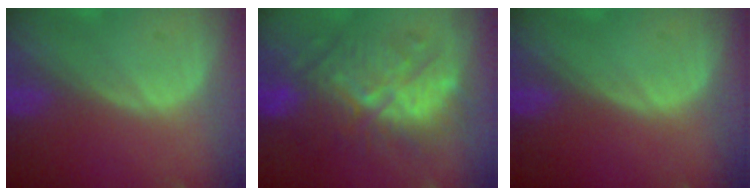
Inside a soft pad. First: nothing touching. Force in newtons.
{"total": 10.1, "press": 10.0, "slide": 0.4}
{"total": 0.0}